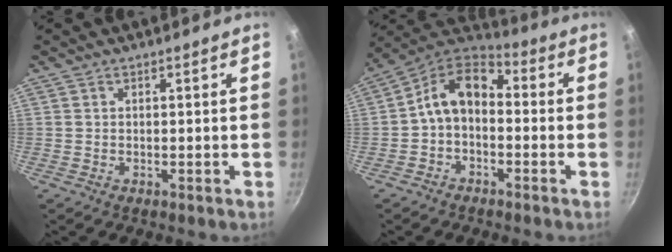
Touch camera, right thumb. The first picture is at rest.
{"total": 10.5, "force": [-0.9, 7.1, 7.7], "torque": [-0.121, 0.047, -0.037]}